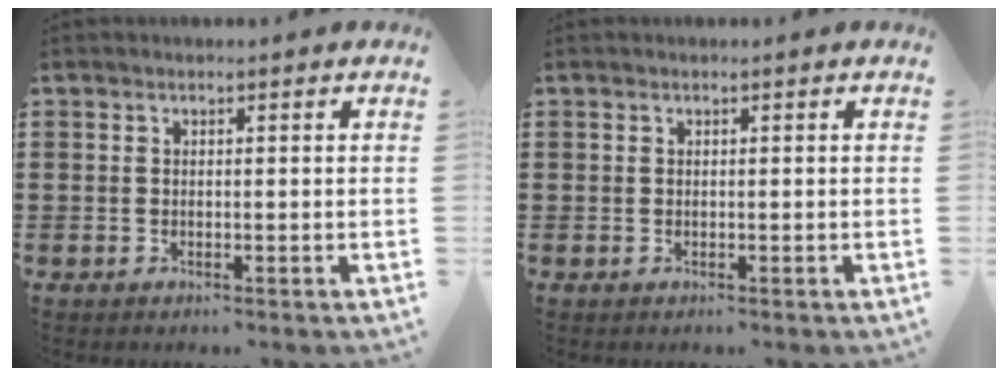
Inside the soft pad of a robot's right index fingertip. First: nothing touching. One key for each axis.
{"total": 0.0}